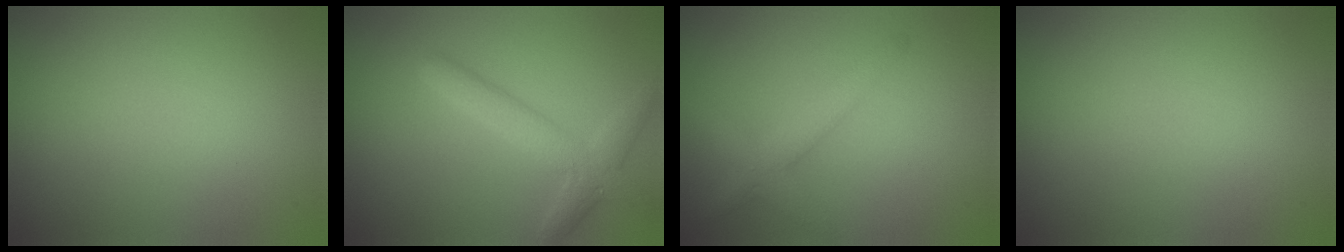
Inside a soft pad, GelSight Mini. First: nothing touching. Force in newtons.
{"total": 3.2, "press": 3.2, "slide": 0.0}
{"total": 2.7, "press": 2.7, "slide": 0.1}
{"total": 0.0}